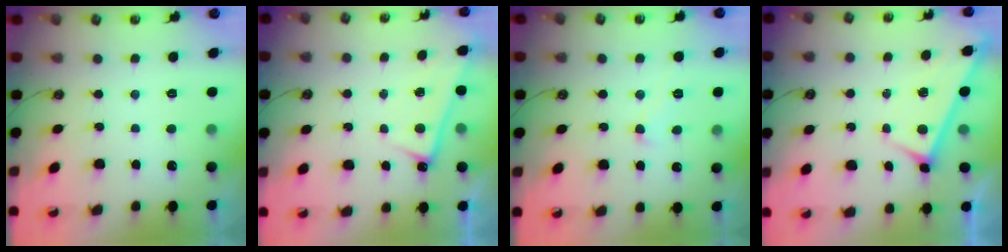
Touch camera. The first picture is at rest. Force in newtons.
{"total": 0.7, "press": 0.5, "slide": 0.4}
{"total": 3.5, "press": 3.5, "slide": 0.2}
{"total": 2.9, "press": 2.9, "slide": 0.3}